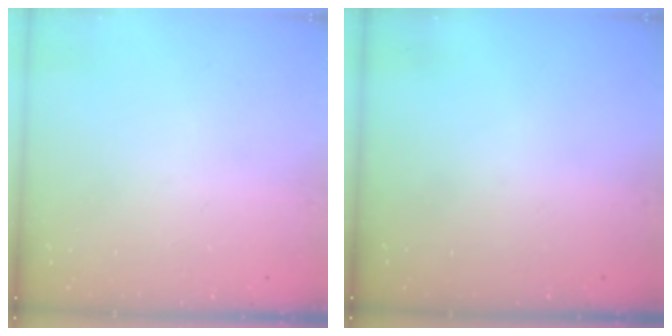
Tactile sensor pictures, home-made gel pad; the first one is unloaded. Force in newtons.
{"total": 0.0}